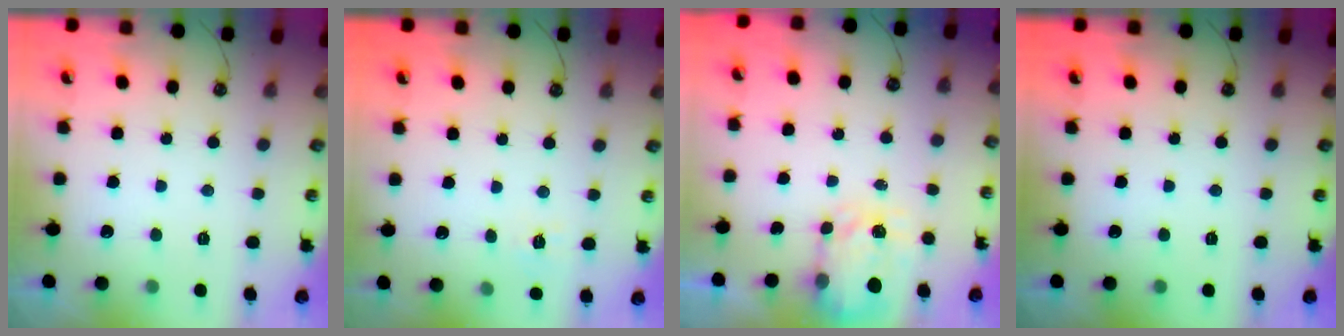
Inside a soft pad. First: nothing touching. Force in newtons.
{"total": 5.3, "press": 5.3, "slide": 0.6}
{"total": 3.6, "press": 3.6, "slide": 0.6}
{"total": 0.0}